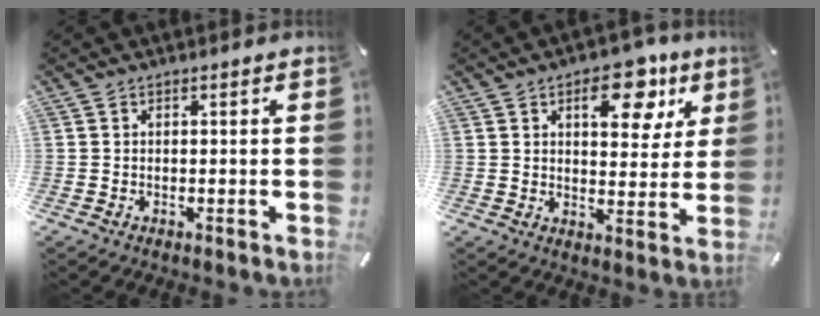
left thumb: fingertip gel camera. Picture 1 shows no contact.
{"total": 13.3, "force": [6.4, 7.3, 9.1], "torque": [-0.096, -0.025, 0.099]}